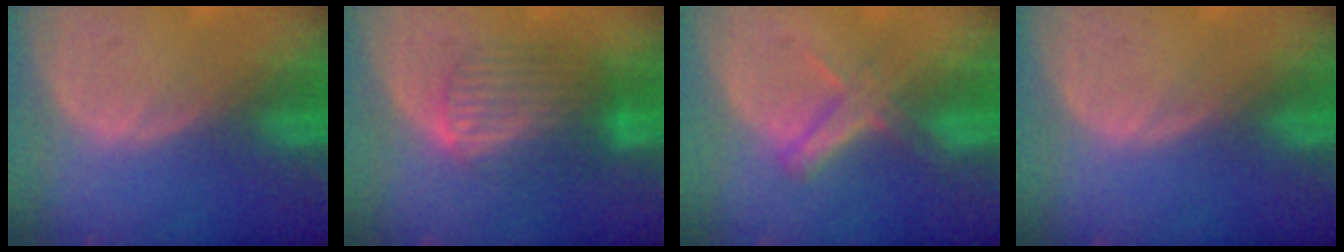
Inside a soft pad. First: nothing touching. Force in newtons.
{"total": 6.7, "press": 6.7, "slide": 0.3}
{"total": 5.5, "press": 4.9, "slide": 2.6}
{"total": 0.0}